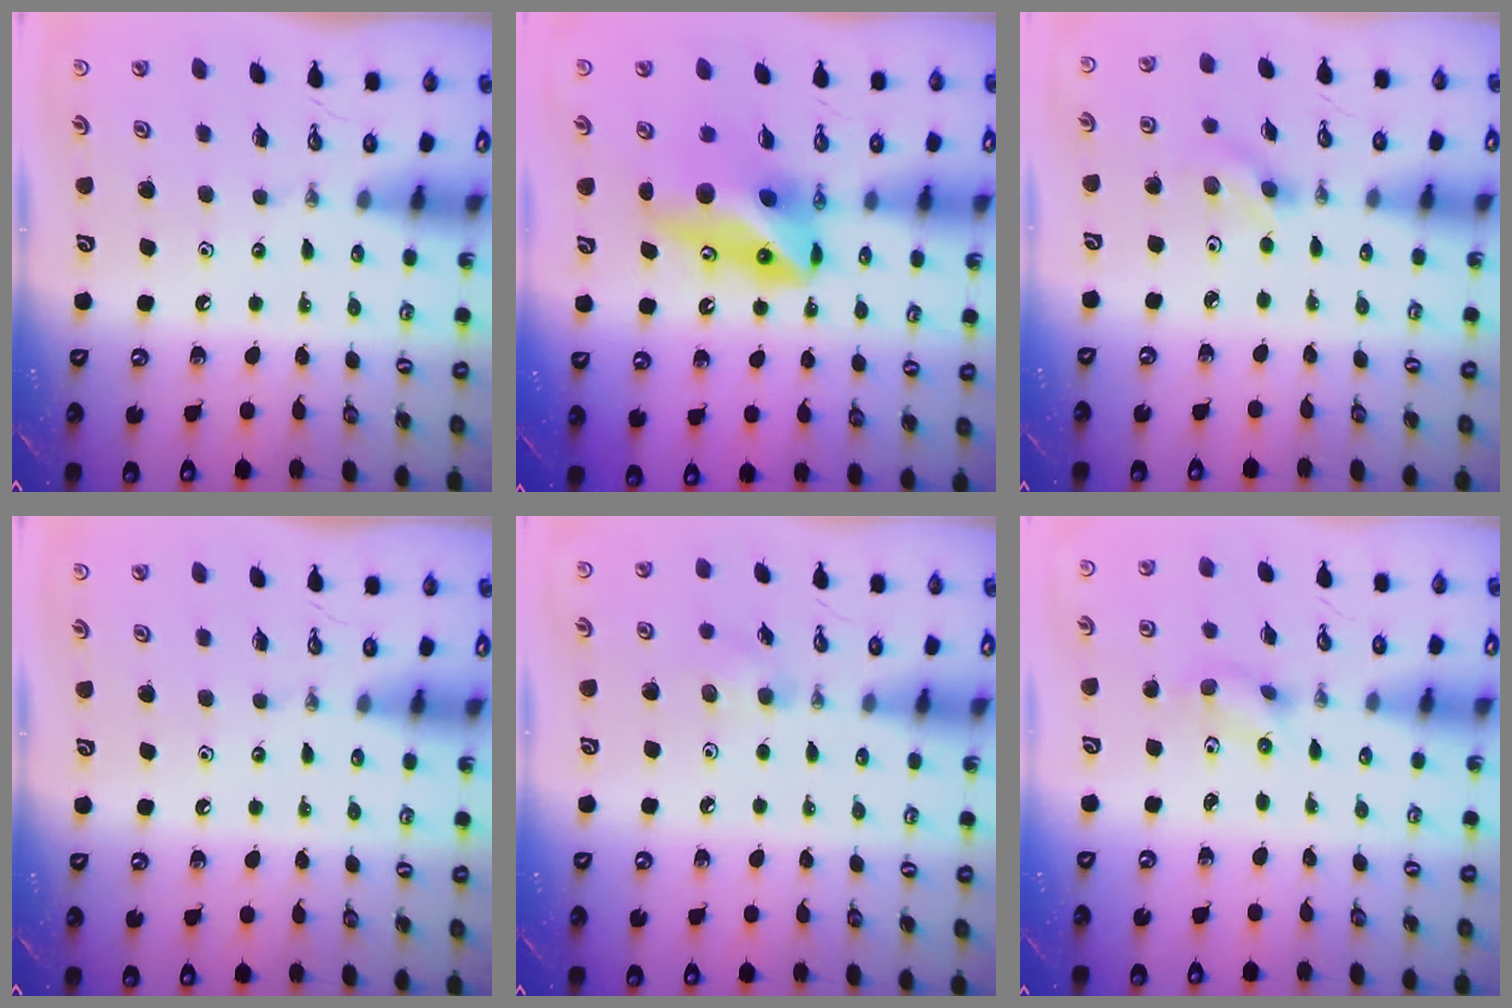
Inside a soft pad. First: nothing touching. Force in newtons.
{"total": 10.5, "press": 10.4, "slide": 1.6}
{"total": 2.9, "press": 2.6, "slide": 1.4}
{"total": 0.0}
{"total": 5.5, "press": 5.4, "slide": 1.5}
{"total": 2.0, "press": 1.8, "slide": 0.9}